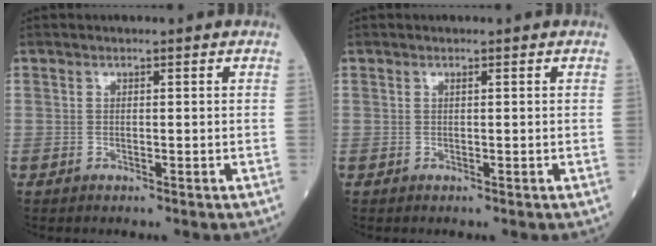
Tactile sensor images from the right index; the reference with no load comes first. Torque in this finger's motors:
{"motor_torque": [0.00, 0.00, 0.00, 0.00]}